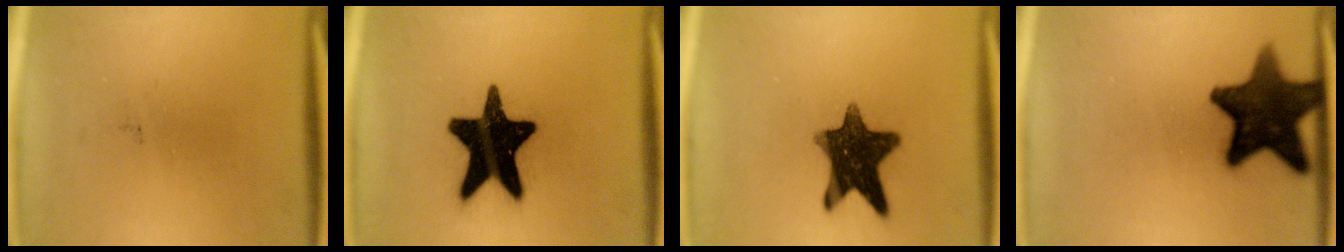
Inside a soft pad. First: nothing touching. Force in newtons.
{"total": 19.7}
{"total": 12.3}
{"total": 14.6}